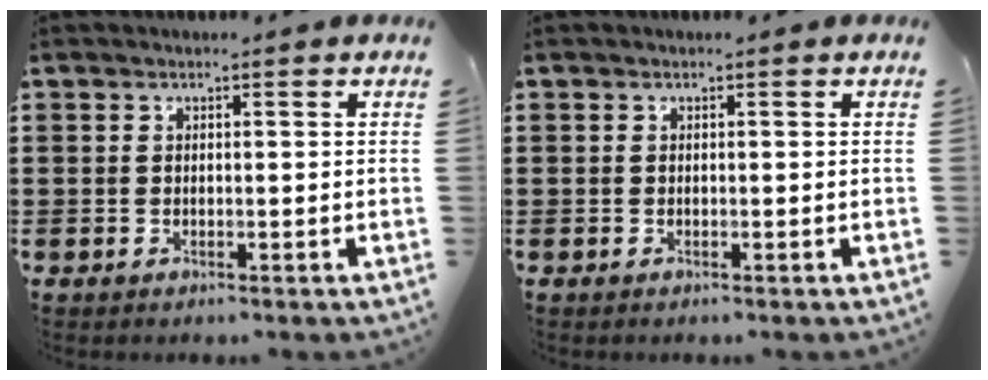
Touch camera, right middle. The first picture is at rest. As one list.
[{"total": 0.0}]